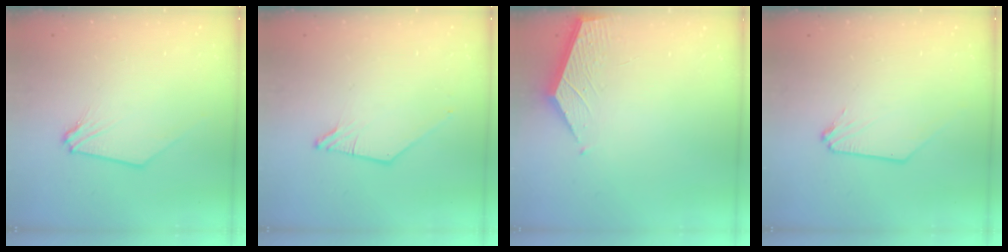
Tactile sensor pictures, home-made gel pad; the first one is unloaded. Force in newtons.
{"total": 0.8, "press": 0.8, "slide": 0.2}
{"total": 1.9, "press": 1.9, "slide": 0.2}
{"total": 0.0}